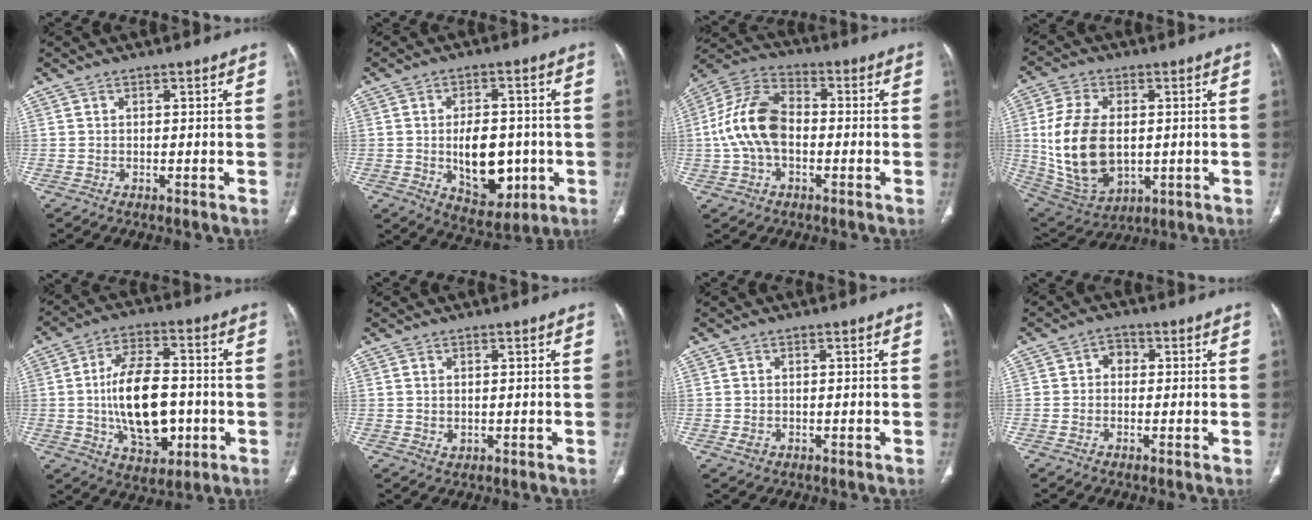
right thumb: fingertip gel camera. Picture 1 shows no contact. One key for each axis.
{"total": 12.7, "fx": -1.8, "fy": 7.8, "fz": 9.9, "tx": -0.116, "ty": 0.005, "tz": -0.009}
{"total": 13.6, "fx": -1.1, "fy": 8.7, "fz": 10.3, "tx": -0.205, "ty": 0.037, "tz": -0.028}
{"total": 17.9, "fx": 0.2, "fy": 11.3, "fz": 13.9, "tx": -0.265, "ty": -0.009, "tz": 0.024}
{"total": 16.7, "fx": -1.9, "fy": 9.3, "fz": 13.7, "tx": -0.215, "ty": 0.012, "tz": -0.023}
{"total": 1.1, "fx": 0.1, "fy": 0.8, "fz": 0.7, "tx": -0.014, "ty": -0.004, "tz": 0.006}
{"total": 1.4, "fx": -0.3, "fy": 1.1, "fz": 0.8, "tx": -0.018, "ty": 0.004, "tz": -0.002}
{"total": 2.8, "fx": 0.1, "fy": 2.3, "fz": 1.5, "tx": -0.005, "ty": 0.011, "tz": -0.007}